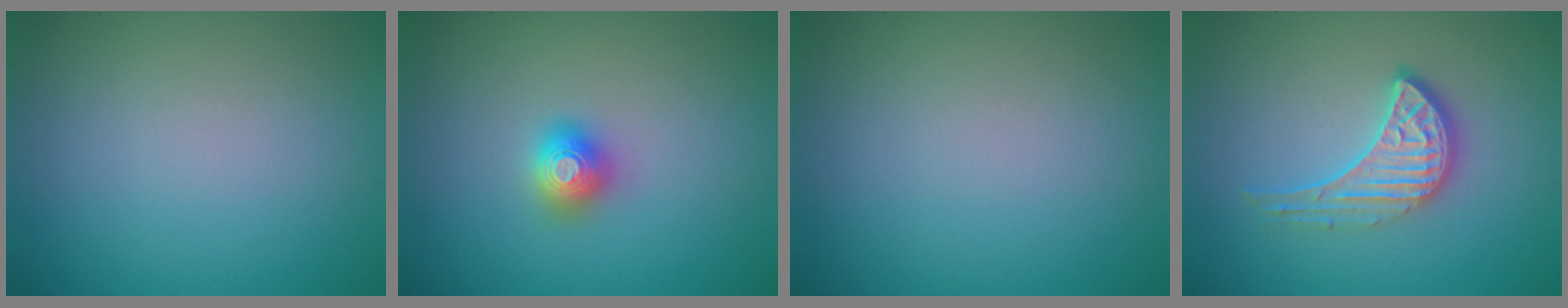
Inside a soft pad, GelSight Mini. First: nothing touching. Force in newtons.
{"total": 2.0, "press": 2.0, "slide": 0.1}
{"total": 0.0}
{"total": 3.5, "press": 2.9, "slide": 2.0}